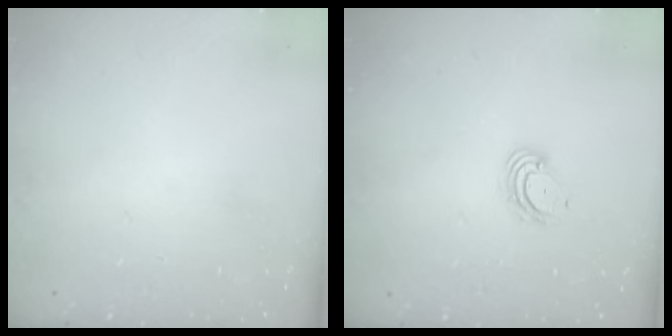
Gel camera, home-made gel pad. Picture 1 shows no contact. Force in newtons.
{"total": 5.0, "press": 4.9, "slide": 0.4}